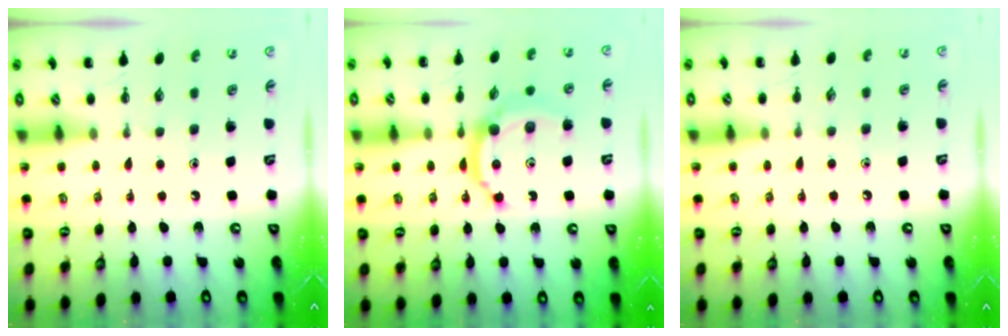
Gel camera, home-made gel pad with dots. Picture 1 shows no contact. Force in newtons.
{"total": 9.9, "press": 9.9, "slide": 0.9}
{"total": 4.2, "press": 3.9, "slide": 1.4}